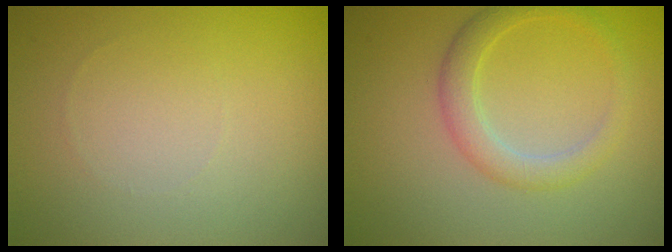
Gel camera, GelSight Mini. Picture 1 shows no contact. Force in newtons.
{"total": 2.7, "press": 2.7, "slide": 0.1}